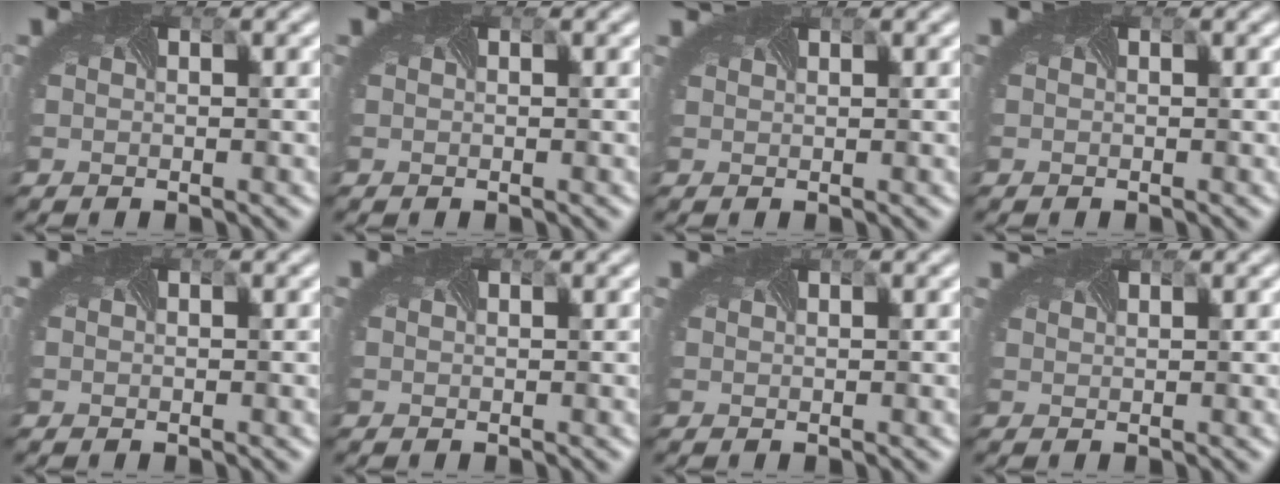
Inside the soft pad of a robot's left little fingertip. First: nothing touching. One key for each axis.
{"total": 0.0}
{"total": 1.4, "fx": 1.4, "fy": -0.3, "fz": 0.1, "tx": -0.007, "ty": 0.003, "tz": 0.020}
{"total": 0.0}
{"total": 0.0}
{"total": 0.7, "fx": 0.7, "fy": -0.3, "fz": -0.2, "tx": -0.001, "ty": -0.002, "tz": 0.009}
{"total": 1.0, "fx": 0.9, "fy": -0.2, "fz": 0.2, "tx": -0.009, "ty": 0.000, "tz": 0.012}
{"total": 1.8, "fx": 1.7, "fy": -0.3, "fz": 0.2, "tx": -0.009, "ty": 0.007, "tz": 0.025}